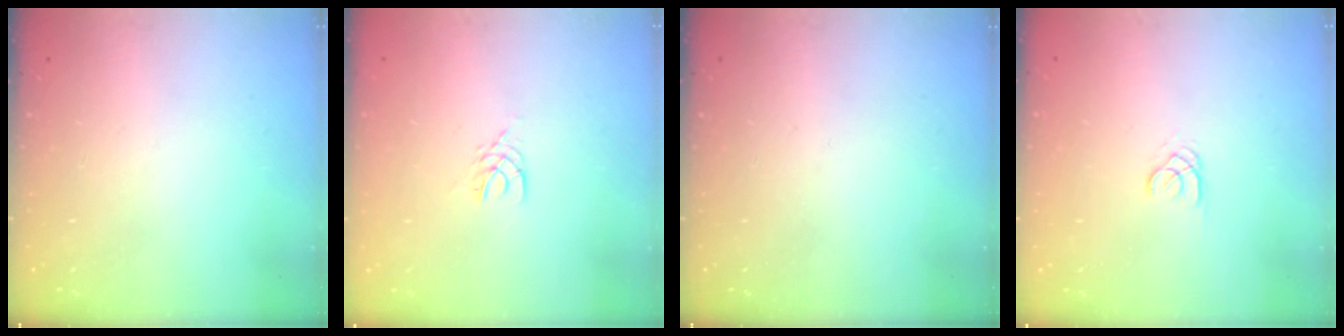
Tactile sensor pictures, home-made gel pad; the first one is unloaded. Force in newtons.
{"total": 2.5, "press": 2.5, "slide": 0.4}
{"total": 0.0}
{"total": 1.8, "press": 1.7, "slide": 0.2}